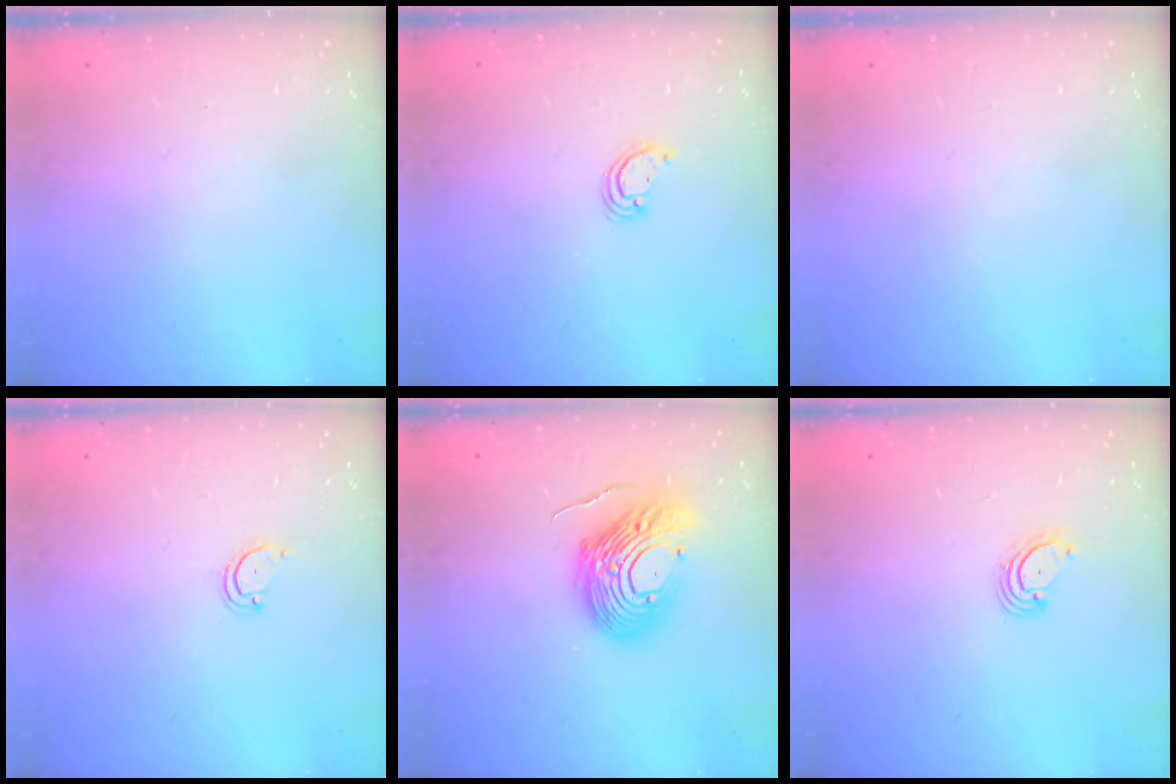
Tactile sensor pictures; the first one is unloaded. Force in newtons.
{"total": 2.5, "press": 2.5, "slide": 0.2}
{"total": 0.0}
{"total": 3.5, "press": 3.5, "slide": 0.5}
{"total": 16.8, "press": 16.7, "slide": 1.9}
{"total": 2.9, "press": 2.9, "slide": 0.4}